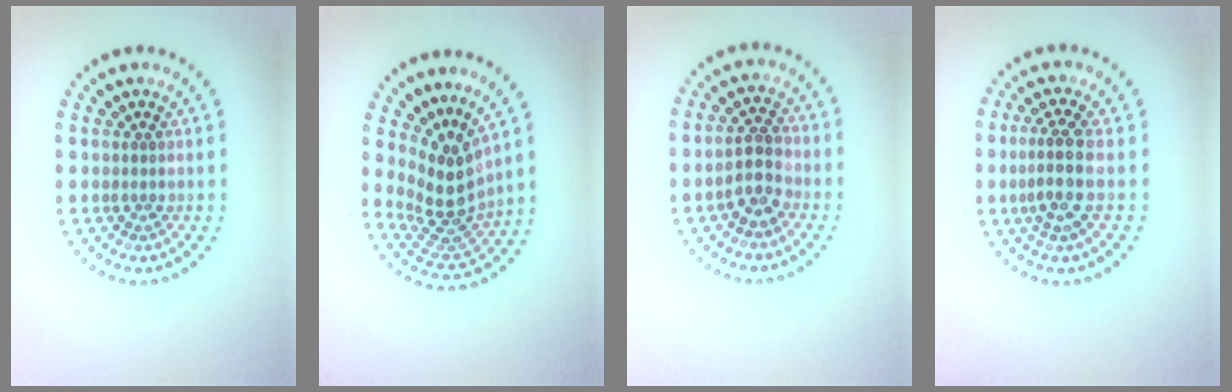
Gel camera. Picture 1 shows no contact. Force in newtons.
{"total": 4.2, "press": 3.0, "slide": 3.0}
{"total": 2.9, "press": 2.8, "slide": 0.8}
{"total": 3.0, "press": 2.3, "slide": 1.8}